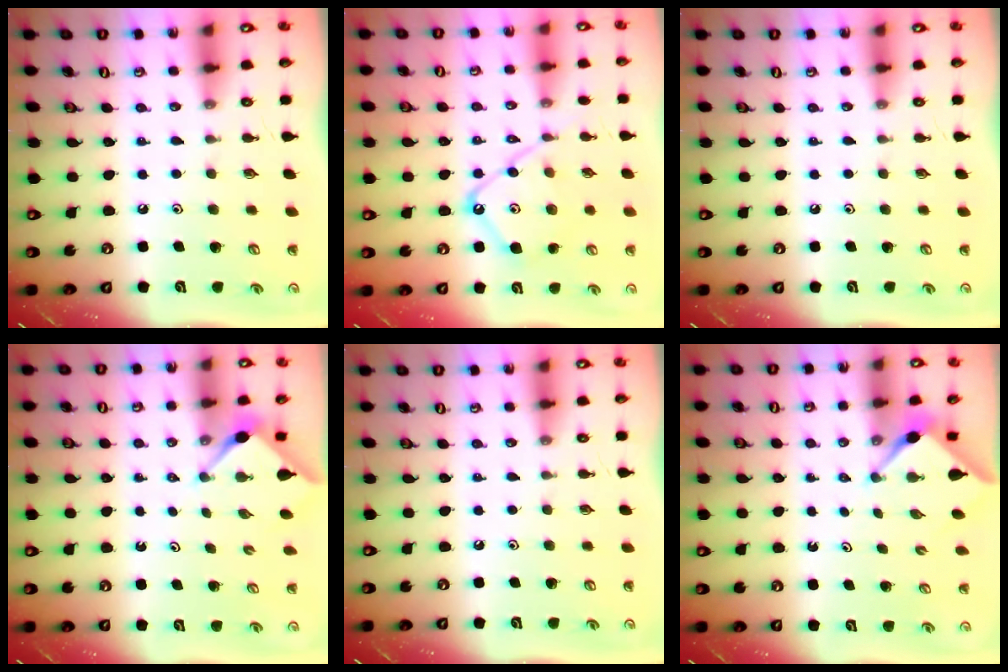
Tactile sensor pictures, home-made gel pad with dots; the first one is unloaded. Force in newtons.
{"total": 11.9, "press": 11.8, "slide": 1.2}
{"total": 0.0}
{"total": 2.9, "press": 2.9, "slide": 0.4}
{"total": 0.0}
{"total": 3.1, "press": 3.1, "slide": 0.4}